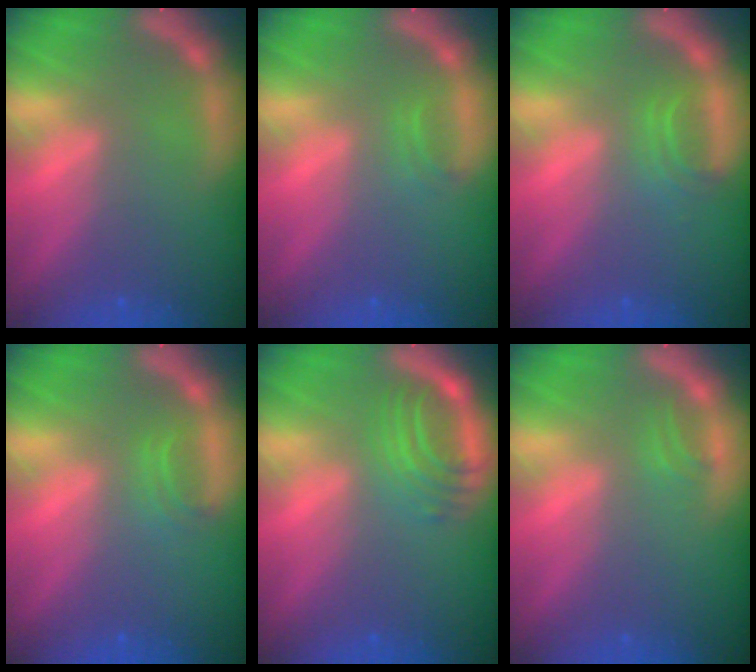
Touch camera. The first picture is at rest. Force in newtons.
{"total": 0.9}
{"total": 1.9}
{"total": 1.4}
{"total": 4.5}
{"total": 0.9}